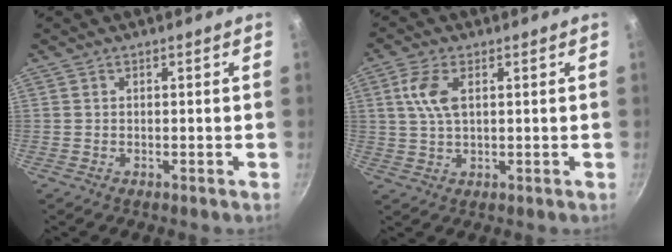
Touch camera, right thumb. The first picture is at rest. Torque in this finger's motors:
{"motor_torque": [-0.13, 1.50, 0.78, 0.78, 0.04]}